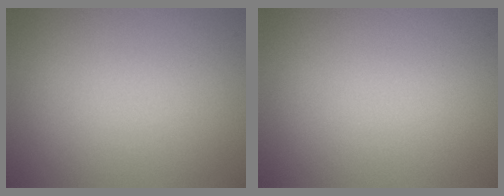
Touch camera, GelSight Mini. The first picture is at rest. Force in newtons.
{"total": 0.0}